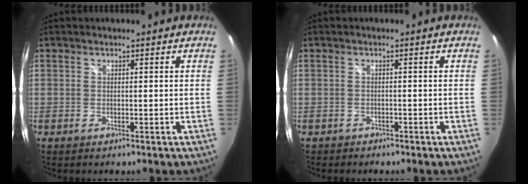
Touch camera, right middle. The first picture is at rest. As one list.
[{"total": 1.4, "force": [-1.1, 0.8, 0.2], "torque": [-0.009, 0.000, -0.016]}]